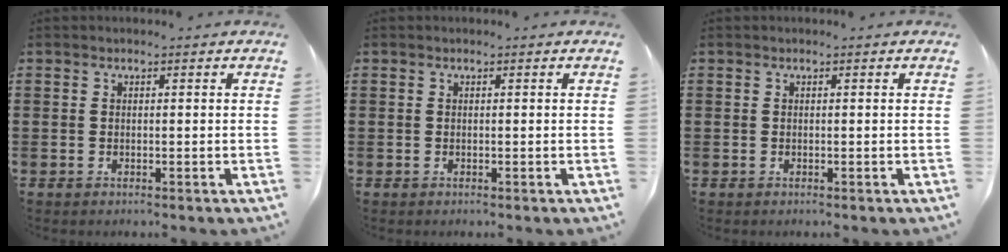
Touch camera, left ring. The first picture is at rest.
{"total": 0.0}
{"total": 0.0}